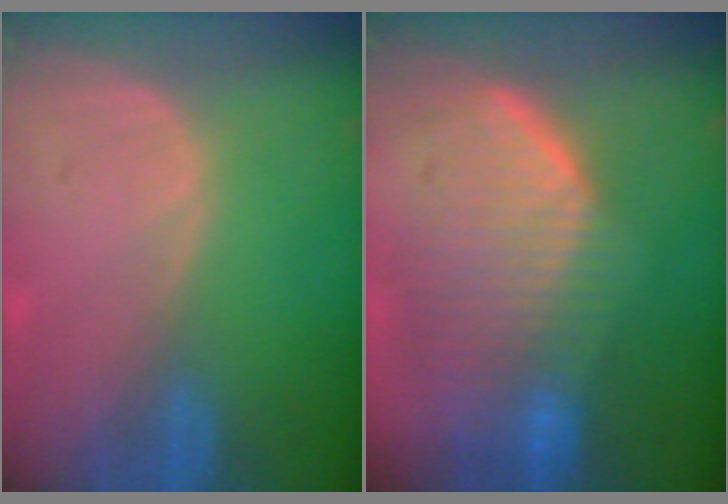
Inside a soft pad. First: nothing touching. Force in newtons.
{"total": 10.3, "press": 9.1, "slide": 4.8}